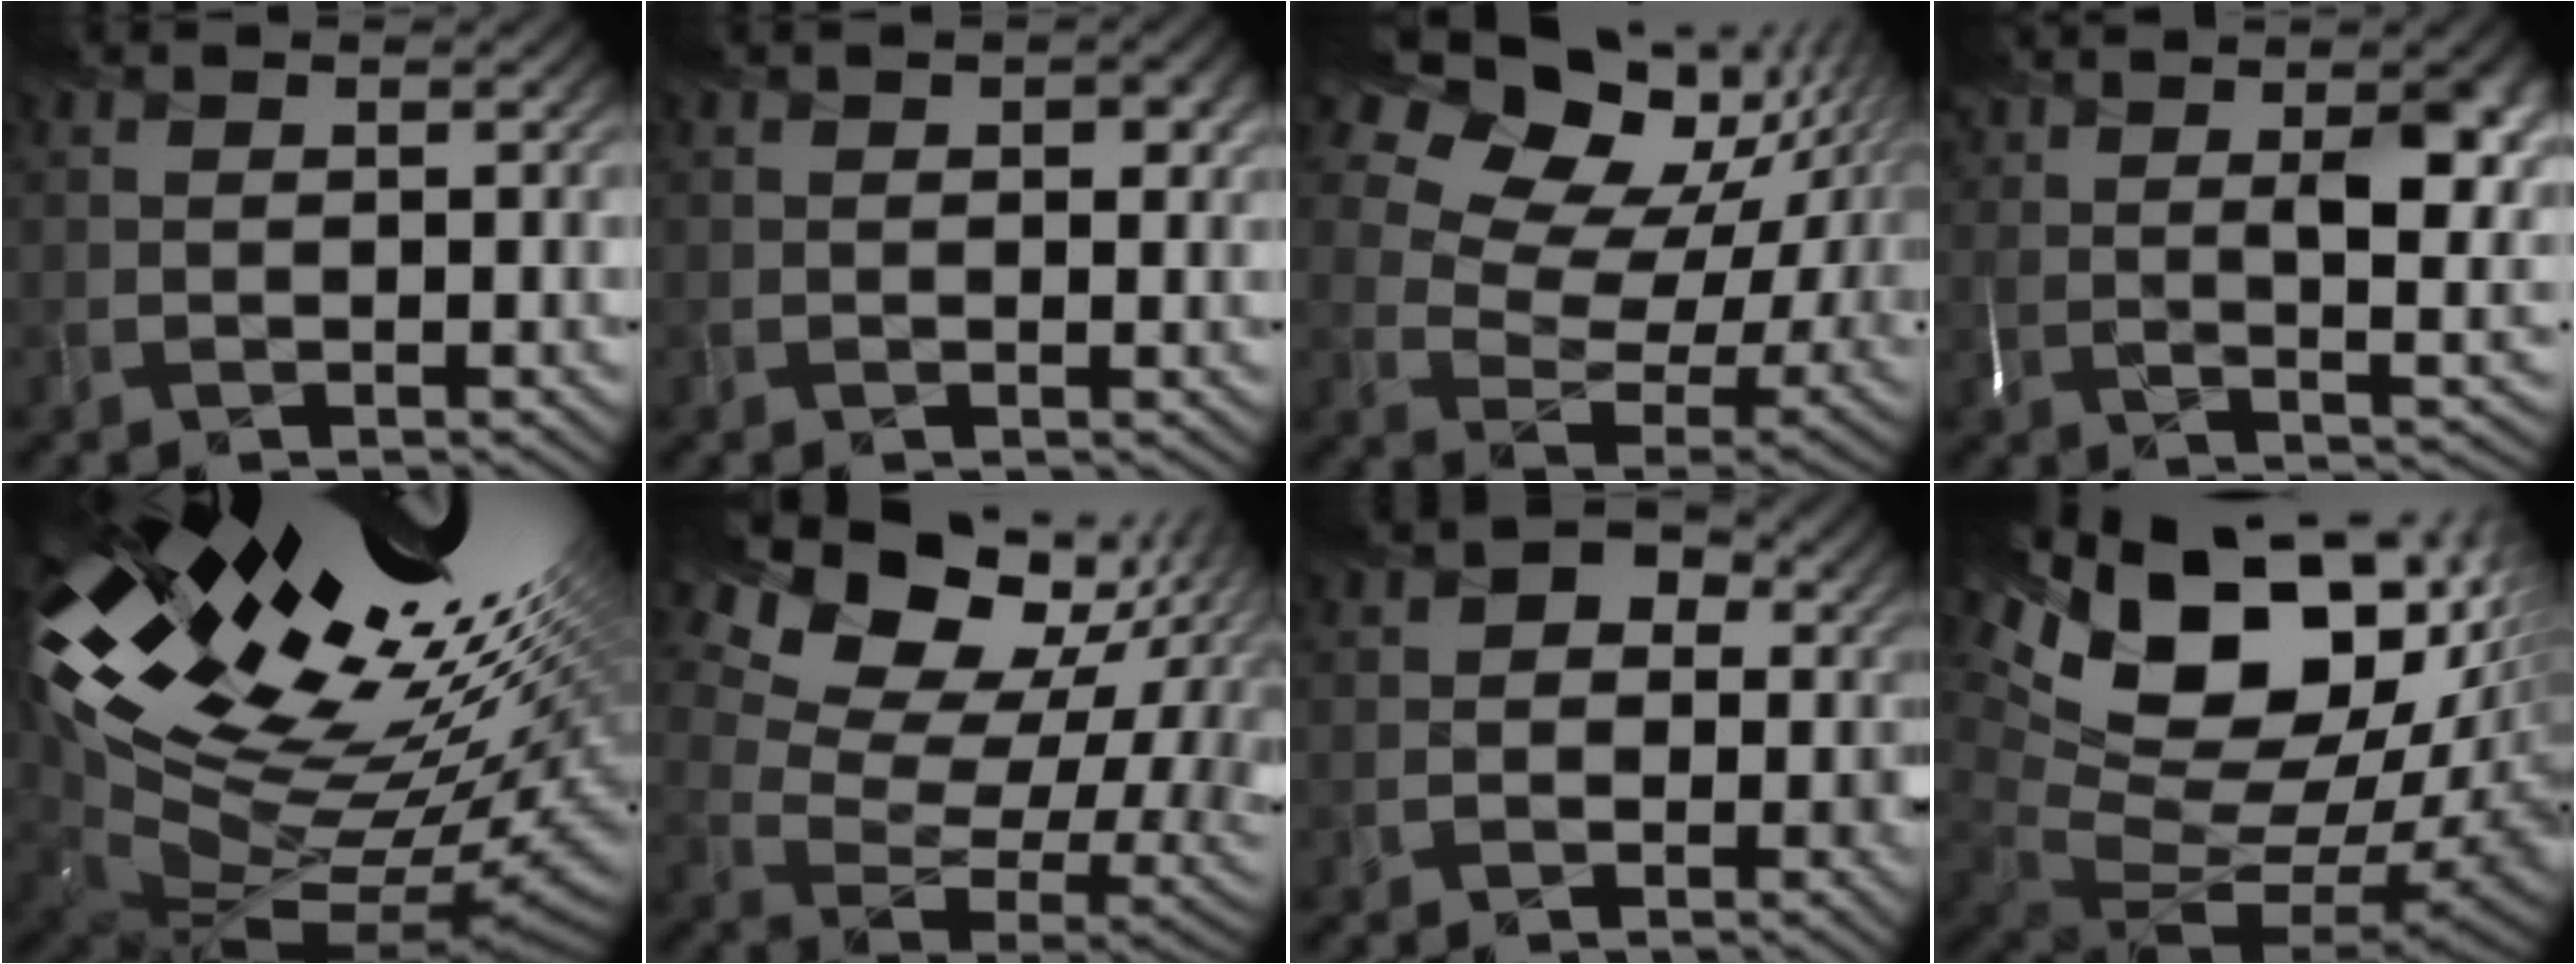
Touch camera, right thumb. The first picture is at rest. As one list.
[{"total": 2.5, "force": [0.7, 1.4, 1.9], "torque": [-0.030, -0.002, 0.013]}, {"total": 16.1, "force": [9.0, 9.4, 9.4], "torque": [-0.196, 0.028, 0.156]}, {"total": 13.9, "force": [5.3, 5.1, 11.8], "torque": [-0.180, 0.030, 0.081]}, {"total": 20.8, "force": [8.3, 9.7, 16.4], "torque": [-0.270, 0.001, 0.158]}, {"total": 18.3, "force": [9.9, 10.9, 10.9], "torque": [-0.220, 0.047, 0.161]}, {"total": 5.1, "force": [-0.6, 4.4, 2.5], "torque": [-0.017, 0.003, -0.022]}, {"total": 22.3, "force": [7.4, 13.5, 16.2], "torque": [-0.286, 0.019, 0.160]}]